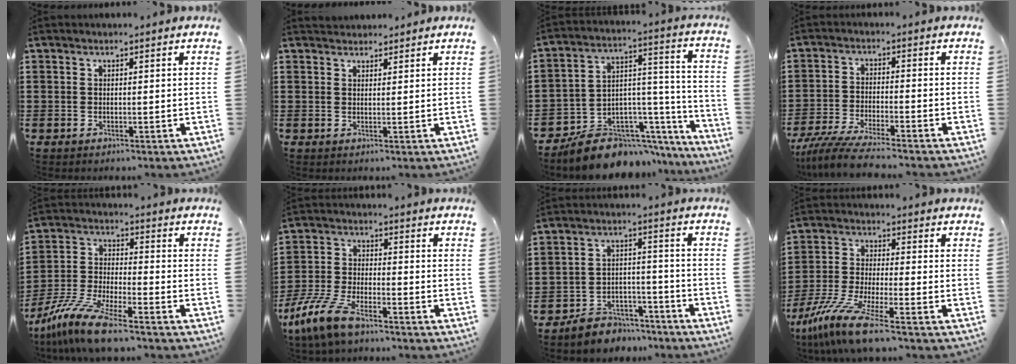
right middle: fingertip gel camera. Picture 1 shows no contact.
{"total": 1.6, "force": [1.5, 0.4, -0.3], "torque": [0.002, 0.004, 0.031]}
{"total": 9.9, "force": [-8.6, 4.5, 2.0], "torque": [-0.032, 0.026, -0.154]}
{"total": 5.9, "force": [-5.4, 0.0, 2.3], "torque": [-0.063, -0.016, -0.108]}
{"total": 10.2, "force": [-8.6, 0.9, 5.5], "torque": [-0.124, 0.005, -0.175]}
{"total": 8.6, "force": [-6.8, 2.1, 4.8], "torque": [-0.118, 0.001, -0.136]}
{"total": 5.6, "force": [-5.3, 1.6, 0.2], "torque": [-0.004, 0.018, -0.108]}
{"total": 9.3, "force": [-7.1, 0.5, 6.0], "torque": [-0.139, -0.011, -0.144]}